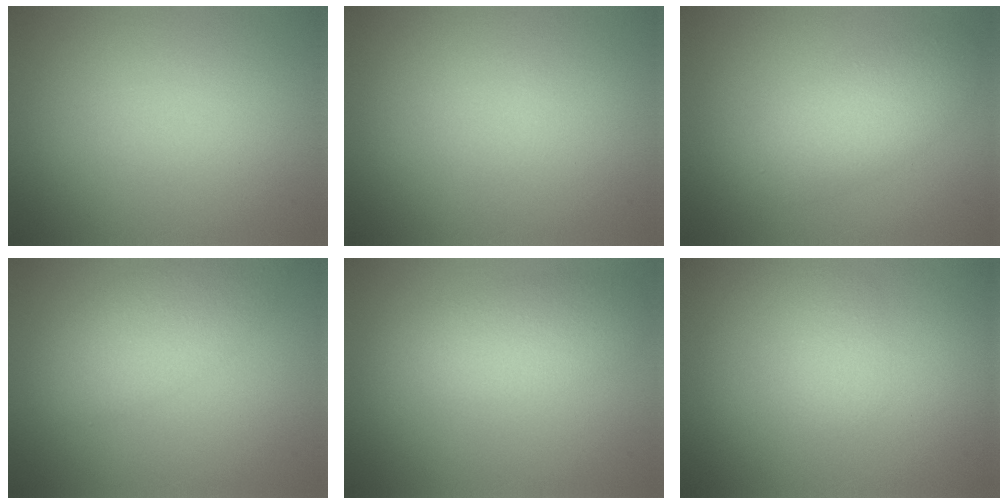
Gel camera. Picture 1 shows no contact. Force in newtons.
{"total": 0.0}
{"total": 3.9, "press": 3.9, "slide": 0.1}
{"total": 4.7, "press": 4.7, "slide": 0.4}
{"total": 3.9, "press": 3.9, "slide": 0.1}
{"total": 1.1, "press": 1.1, "slide": 0.0}